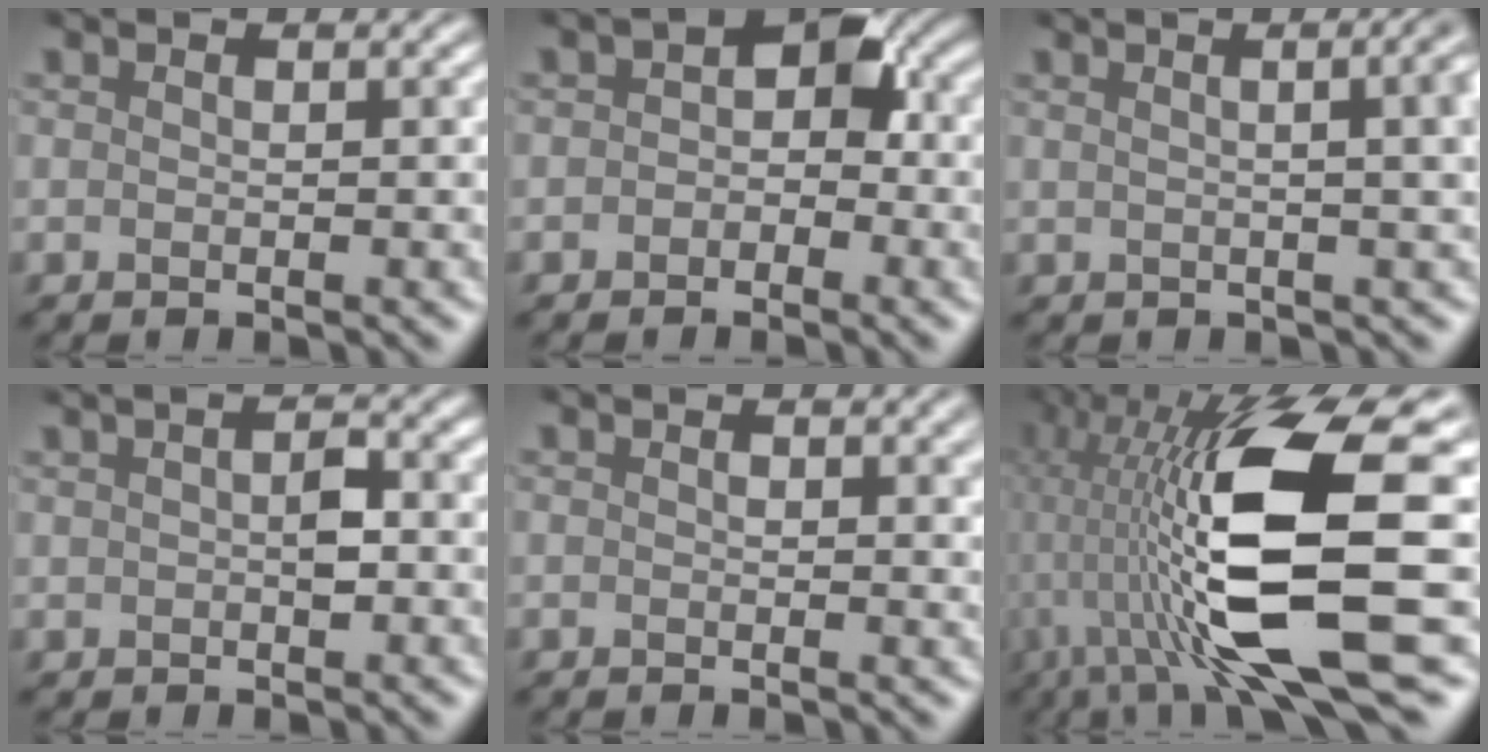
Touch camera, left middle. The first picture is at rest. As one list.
[{"total": 1.0, "force": [-0.2, 0.8, 0.7], "torque": [-0.013, 0.005, -0.013]}, {"total": 6.4, "force": [1.3, 3.3, 5.4], "torque": [-0.013, 0.008, 0.003]}, {"total": 0.9, "force": [0.9, 0.0, 0.2], "torque": [-0.008, 0.000, 0.014]}, {"total": 1.0, "force": [0.8, -0.2, -0.5], "torque": [0.009, -0.008, 0.007]}, {"total": 13.4, "force": [0.4, 4.0, 12.8], "torque": [-0.243, -0.009, 0.011]}]